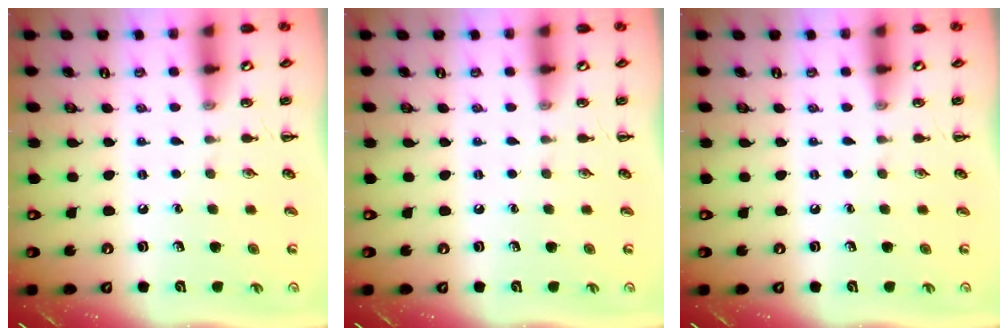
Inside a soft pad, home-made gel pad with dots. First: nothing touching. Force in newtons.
{"total": 0.0}
{"total": 0.0}